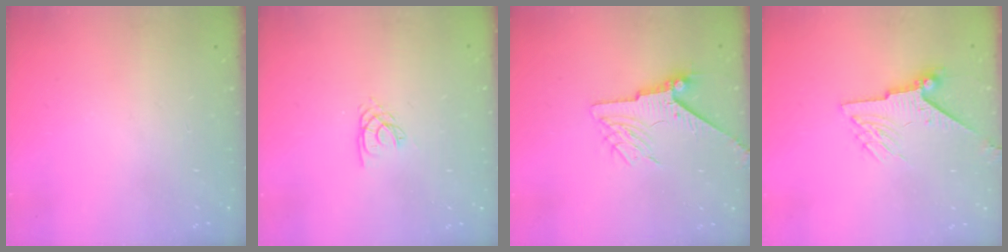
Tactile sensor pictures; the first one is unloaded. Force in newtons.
{"total": 2.1, "press": 2.1, "slide": 0.3}
{"total": 7.0, "press": 6.9, "slide": 1.1}
{"total": 9.1, "press": 9.1, "slide": 1.0}